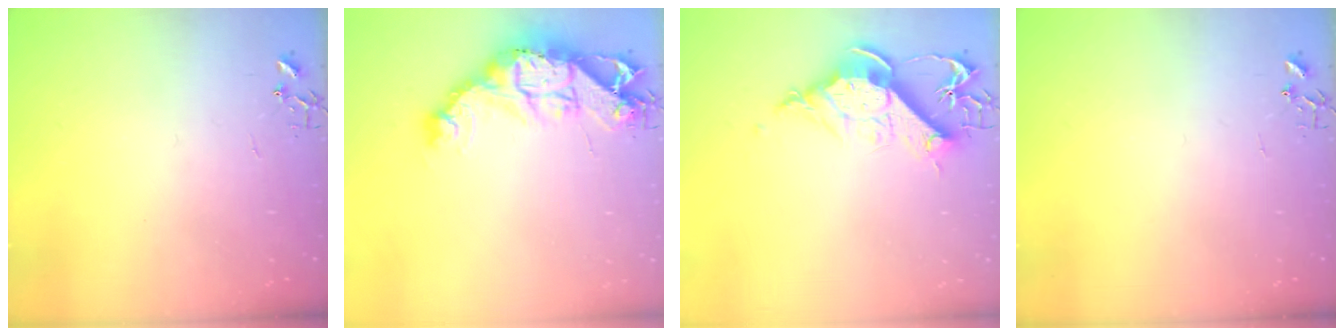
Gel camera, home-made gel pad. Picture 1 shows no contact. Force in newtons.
{"total": 18.1, "press": 18.0, "slide": 2.0}
{"total": 12.9, "press": 12.8, "slide": 1.5}
{"total": 0.0}